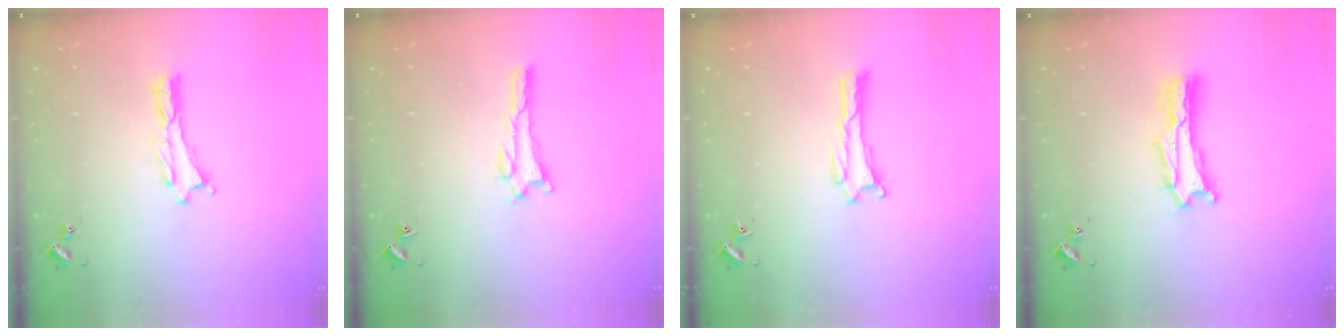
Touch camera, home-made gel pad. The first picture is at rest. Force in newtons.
{"total": 1.5, "press": 1.5, "slide": 0.2}
{"total": 0.0}
{"total": 1.4, "press": 1.3, "slide": 0.2}